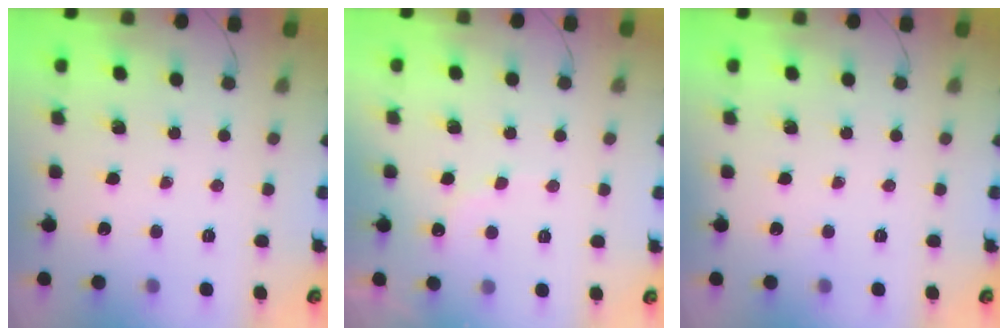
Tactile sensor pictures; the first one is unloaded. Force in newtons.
{"total": 6.6, "press": 6.5, "slide": 1.2}
{"total": 0.0}